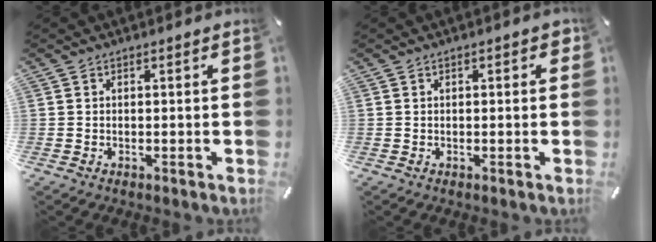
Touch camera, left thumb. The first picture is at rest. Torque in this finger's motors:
{"motor_torque": [0.02, -0.14, 0.05, 0.09, -0.02]}